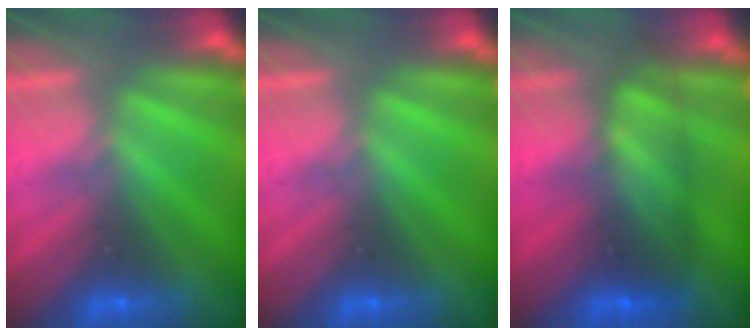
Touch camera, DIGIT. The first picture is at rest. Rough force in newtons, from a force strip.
{"total": 0.0}
{"total": 9.8}